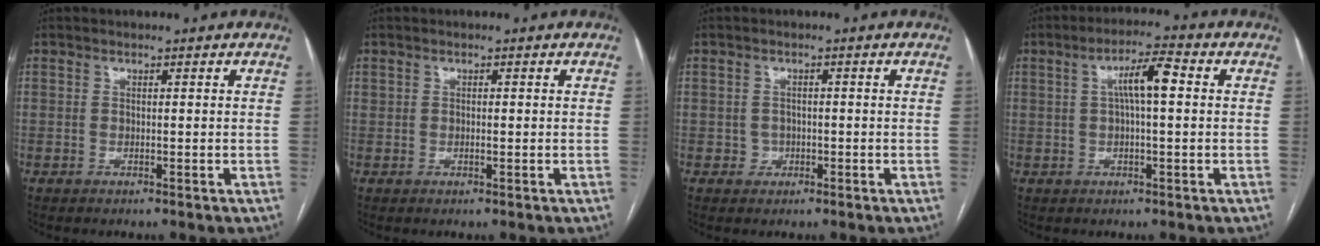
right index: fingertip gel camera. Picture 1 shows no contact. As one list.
[{"total": 0.7, "force": [0.0, 0.4, 0.6], "torque": [-0.015, 0.003, 0.003]}, {"total": 1.6, "force": [-0.6, 1.5, 0.2], "torque": [0.005, 0.007, -0.009]}, {"total": 6.0, "force": [1.0, 0.8, 5.9], "torque": [-0.105, 0.019, 0.016]}]